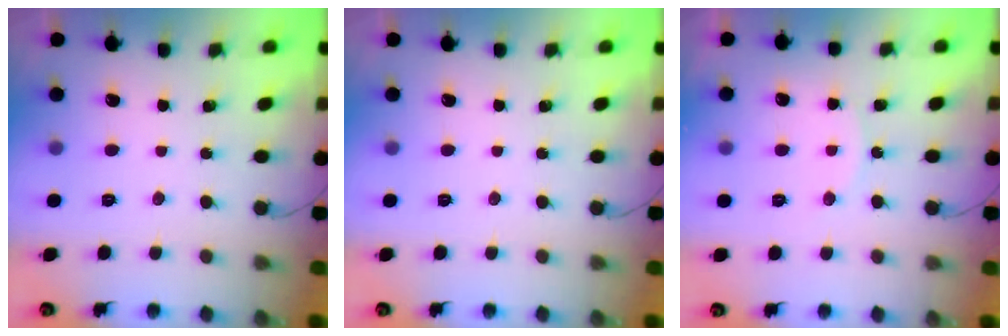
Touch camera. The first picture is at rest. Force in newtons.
{"total": 0.0}
{"total": 6.4, "press": 6.4, "slide": 0.7}